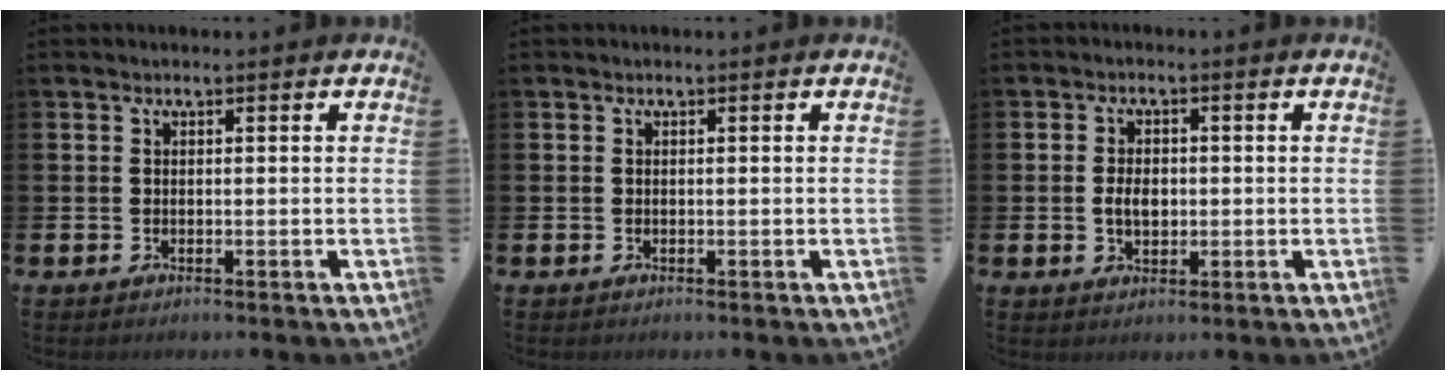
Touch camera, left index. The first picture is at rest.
{"total": 0.0}
{"total": 3.2, "force": [0.0, 2.2, 2.4], "torque": [-0.030, 0.000, -0.006]}